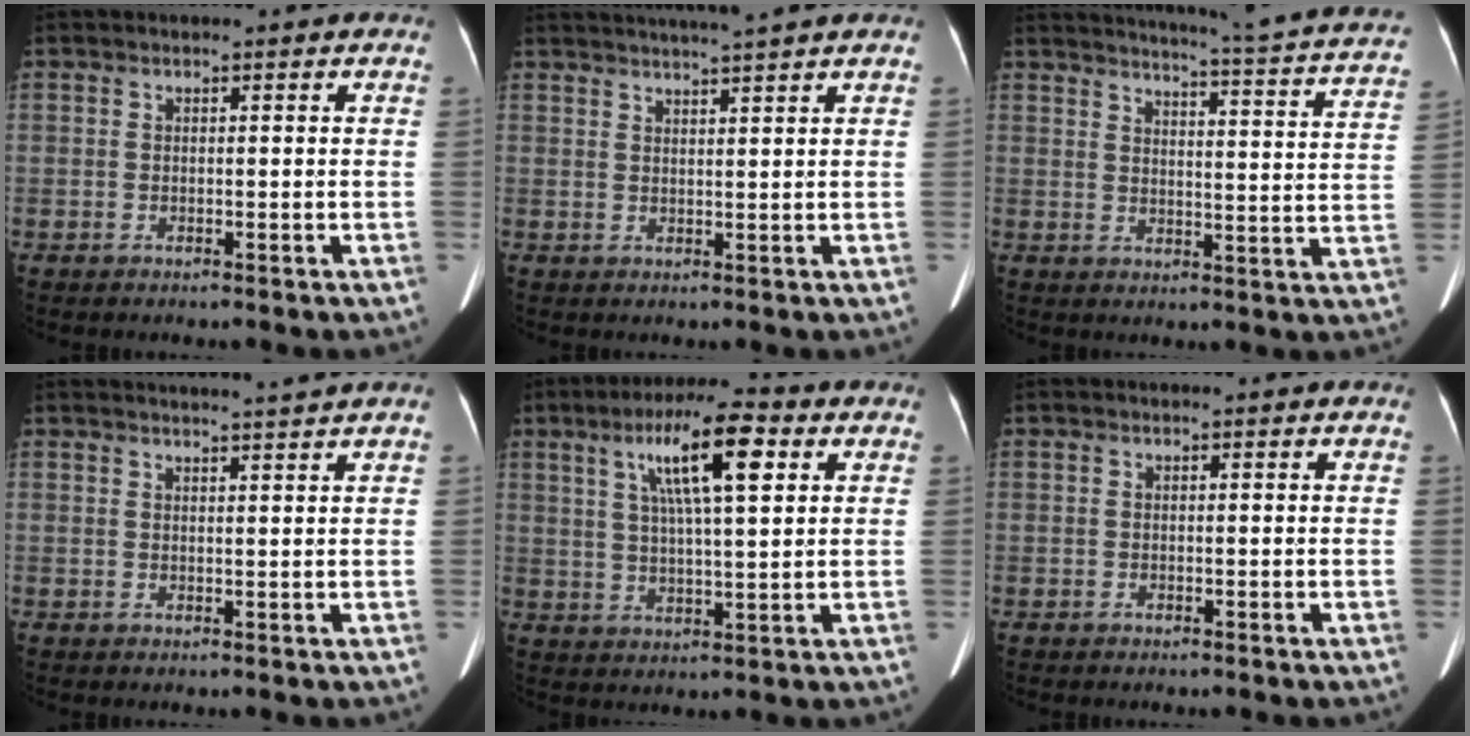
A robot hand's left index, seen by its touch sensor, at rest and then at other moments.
{"total": 7.1, "force": [6.3, -1.2, 3.1], "torque": [-0.046, 0.017, 0.087]}
{"total": 23.2, "force": [21.3, -0.2, 9.2], "torque": [-0.132, -0.074, 0.243]}
{"total": 5.3, "force": [4.8, -1.4, 1.7], "torque": [-0.020, 0.003, 0.057]}
{"total": 11.4, "force": [4.6, 1.9, 10.2], "torque": [-0.179, 0.020, 0.078]}
{"total": 0.0}